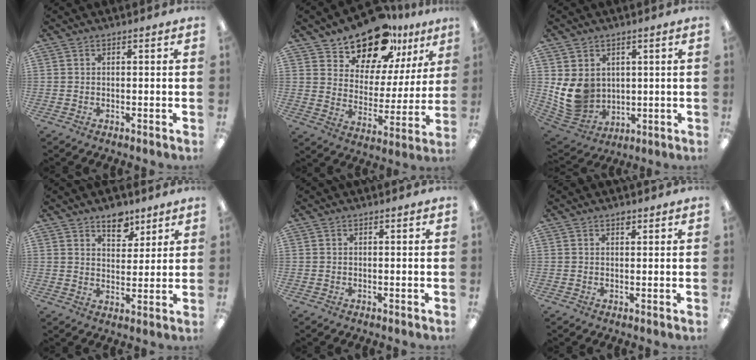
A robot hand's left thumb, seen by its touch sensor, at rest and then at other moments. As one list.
[{"total": 16.4, "force": [13.9, 7.4, 4.8], "torque": [-0.088, -0.107, 0.253]}, {"total": 10.7, "force": [1.9, 9.5, 4.4], "torque": [-0.116, -0.017, 0.043]}, {"total": 7.5, "force": [5.7, 4.2, 2.5], "torque": [-0.012, -0.036, 0.097]}, {"total": 0.0}, {"total": 1.6, "force": [1.2, 0.9, 0.6], "torque": [0.004, -0.007, 0.019]}]